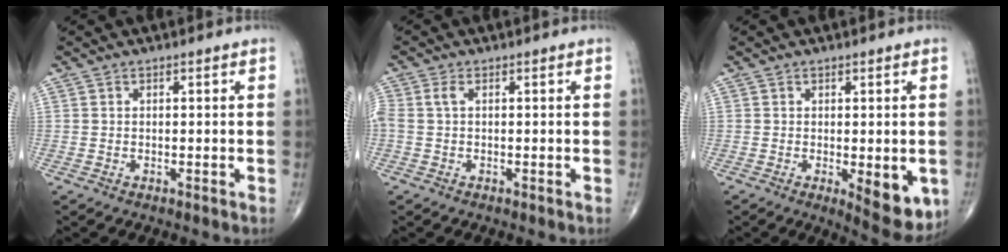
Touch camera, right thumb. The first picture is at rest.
{"total": 2.5, "force": [0.3, 1.1, 2.2], "torque": [-0.068, 0.008, 0.005]}
{"total": 8.3, "force": [-2.0, 3.2, 7.4], "torque": [-0.081, -0.018, -0.018]}